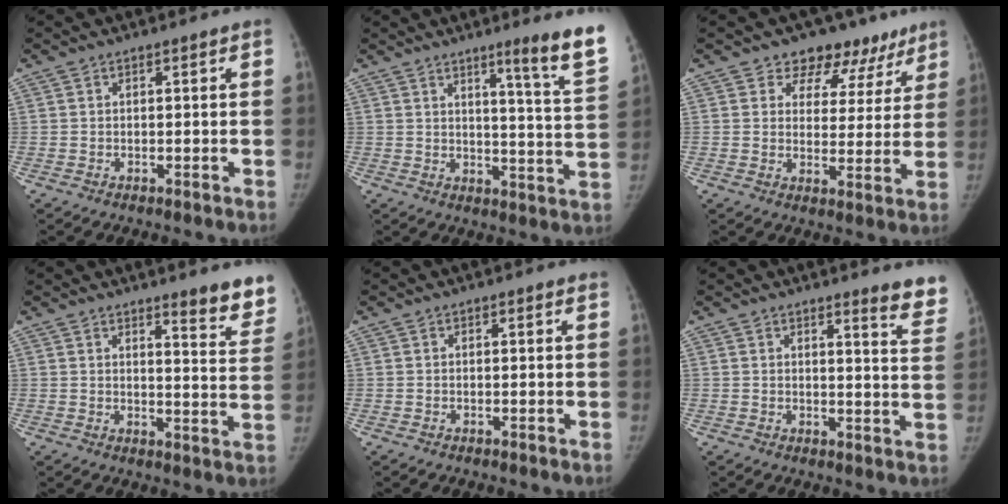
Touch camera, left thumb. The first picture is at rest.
{"total": 11.6, "force": [7.7, -0.6, 8.7], "torque": [-0.109, -0.063, 0.097]}
{"total": 11.5, "force": [8.3, 7.5, 2.4], "torque": [0.029, -0.035, 0.093]}
{"total": 9.2, "force": [7.3, 1.6, 5.3], "torque": [-0.036, -0.054, 0.082]}
{"total": 0.5, "force": [0.5, 0.1, 0.2], "torque": [0.002, 0.003, 0.004]}
{"total": 7.9, "force": [6.7, 0.7, 4.0], "torque": [-0.025, -0.052, 0.061]}